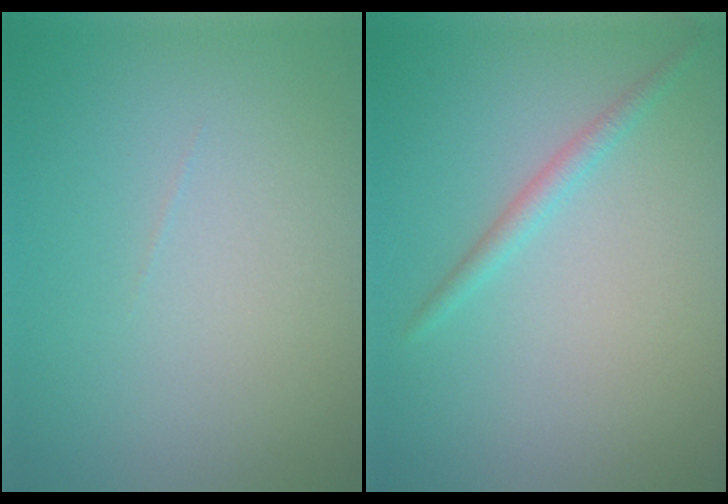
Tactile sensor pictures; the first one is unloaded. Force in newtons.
{"total": 1.4, "press": 1.4, "slide": 0.0}